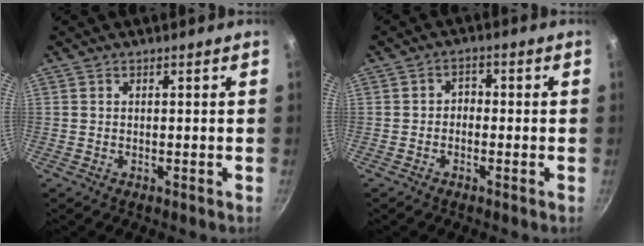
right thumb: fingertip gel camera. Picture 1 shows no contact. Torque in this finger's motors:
{"motor_torque": [-0.46, 0.24, -0.12, 0.17, 0.08]}